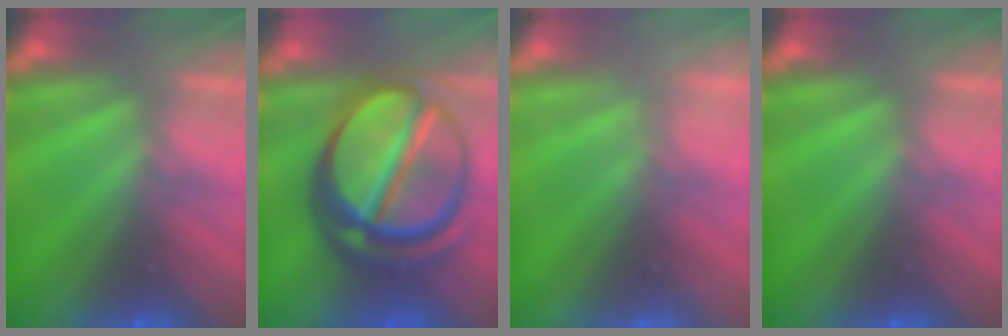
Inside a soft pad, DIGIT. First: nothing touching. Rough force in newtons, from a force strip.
{"total": 7.5}
{"total": 2.1}
{"total": 0.0}